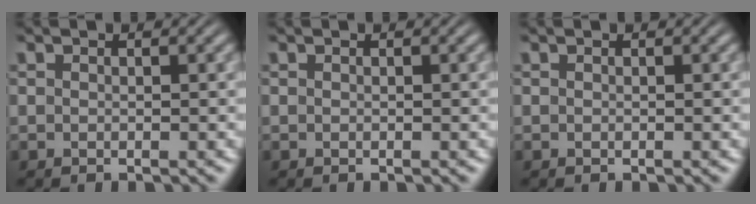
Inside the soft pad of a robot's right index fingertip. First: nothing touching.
{"total": 0.0}
{"total": 0.0}